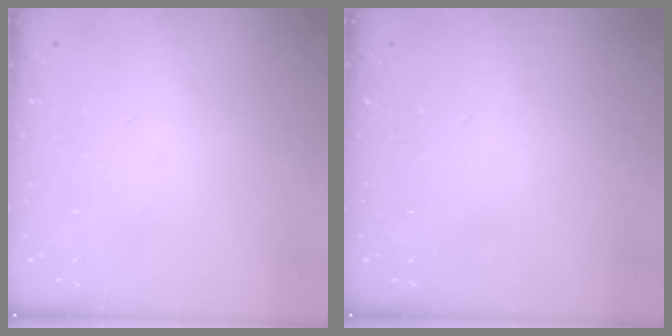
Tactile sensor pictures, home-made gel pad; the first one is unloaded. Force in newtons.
{"total": 0.0}